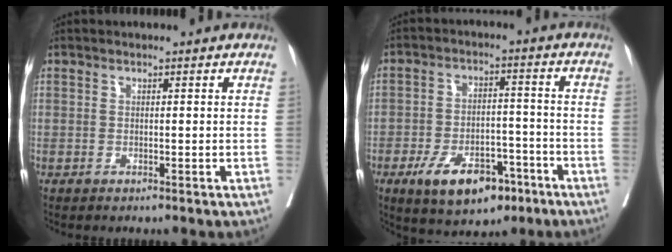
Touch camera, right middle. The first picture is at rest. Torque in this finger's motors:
{"motor_torque": [1.22, -0.92, 0.22, 0.08]}